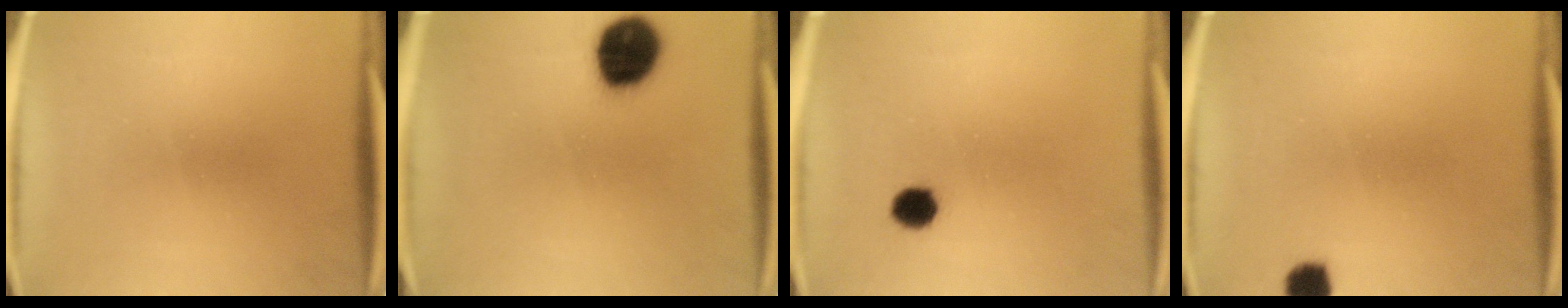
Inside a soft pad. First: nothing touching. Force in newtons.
{"total": 13.6}
{"total": 3.9}
{"total": 3.5}